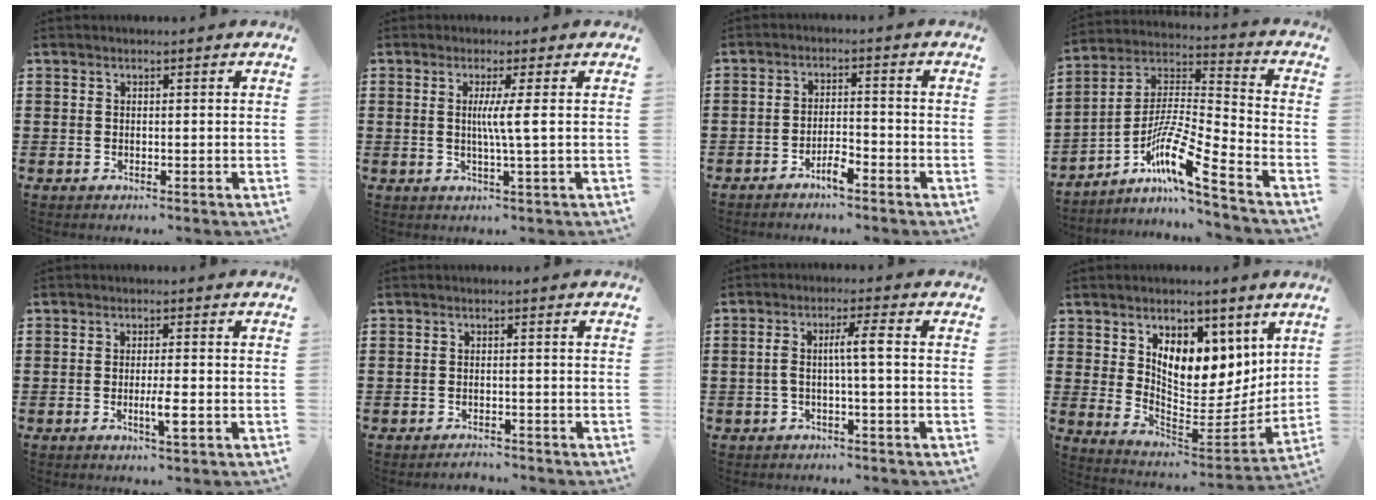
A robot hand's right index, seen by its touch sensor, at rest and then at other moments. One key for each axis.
{"total": 4.1, "fx": 0.4, "fy": -0.7, "fz": 4.0, "tx": -0.075, "ty": -0.009, "tz": 0.002}
{"total": 3.5, "fx": -2.7, "fy": 0.8, "fz": 2.1, "tx": -0.037, "ty": 0.008, "tz": -0.052}
{"total": 10.6, "fx": -6.9, "fy": 0.7, "fz": 8.0, "tx": -0.164, "ty": -0.017, "tz": -0.141}
{"total": 3.4, "fx": -1.1, "fy": 0.3, "fz": 3.2, "tx": -0.060, "ty": -0.006, "tz": -0.022}
{"total": 1.6, "fx": -1.6, "fy": 0.2, "fz": 0.0, "tx": -0.006, "ty": 0.002, "tz": -0.035}
{"total": 4.3, "fx": -0.3, "fy": 0.2, "fz": 4.3, "tx": -0.080, "ty": 0.005, "tz": -0.011}
{"total": 8.1, "fx": 5.3, "fy": 5.0, "fz": 3.5, "tx": -0.074, "ty": -0.044, "tz": 0.096}